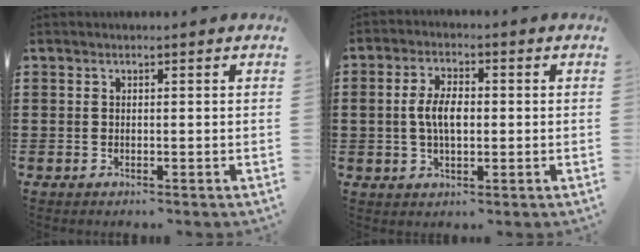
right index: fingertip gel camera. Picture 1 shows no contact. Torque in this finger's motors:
{"motor_torque": [0.38, 0.35, 0.37, 0.18]}